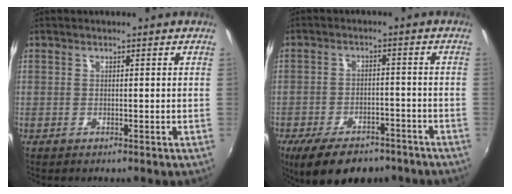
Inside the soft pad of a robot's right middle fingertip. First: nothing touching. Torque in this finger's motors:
{"motor_torque": [1.16, -0.99, 0.28, 0.10]}